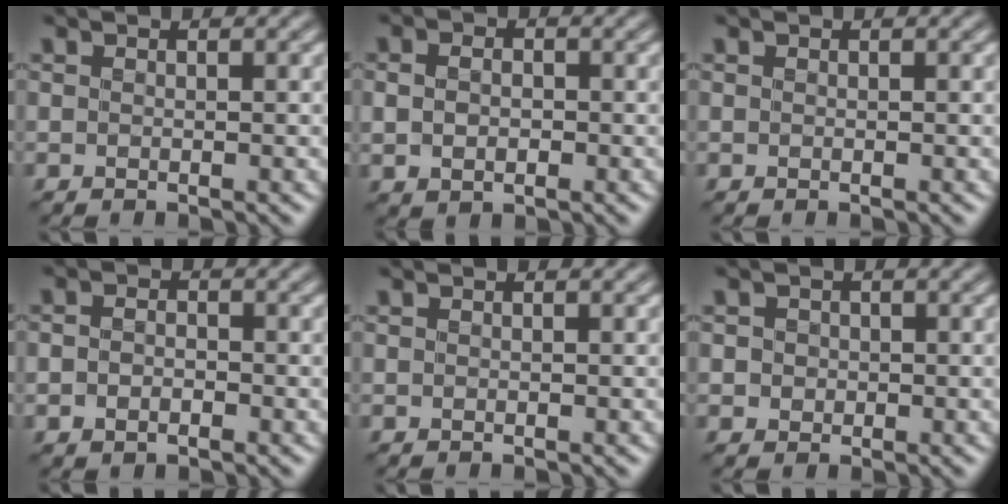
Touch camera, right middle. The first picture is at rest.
{"total": 2.8, "force": [0.0, 2.1, 1.9], "torque": [-0.033, 0.002, 0.002]}
{"total": 0.0}
{"total": 1.8, "force": [-0.5, 1.2, 1.2], "torque": [-0.021, -0.001, -0.013]}
{"total": 0.0}
{"total": 1.6, "force": [0.3, 1.5, 0.6], "torque": [-0.001, 0.006, 0.003]}